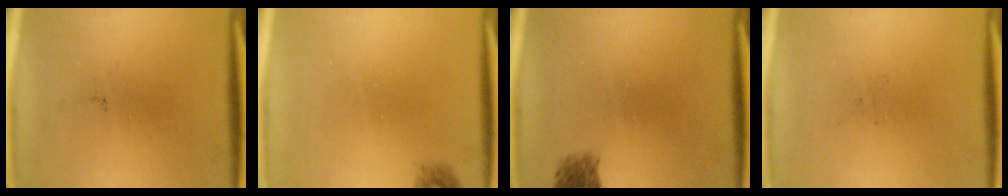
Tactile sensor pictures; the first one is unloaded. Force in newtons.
{"total": 0.9}
{"total": 1.9}
{"total": 0.0}